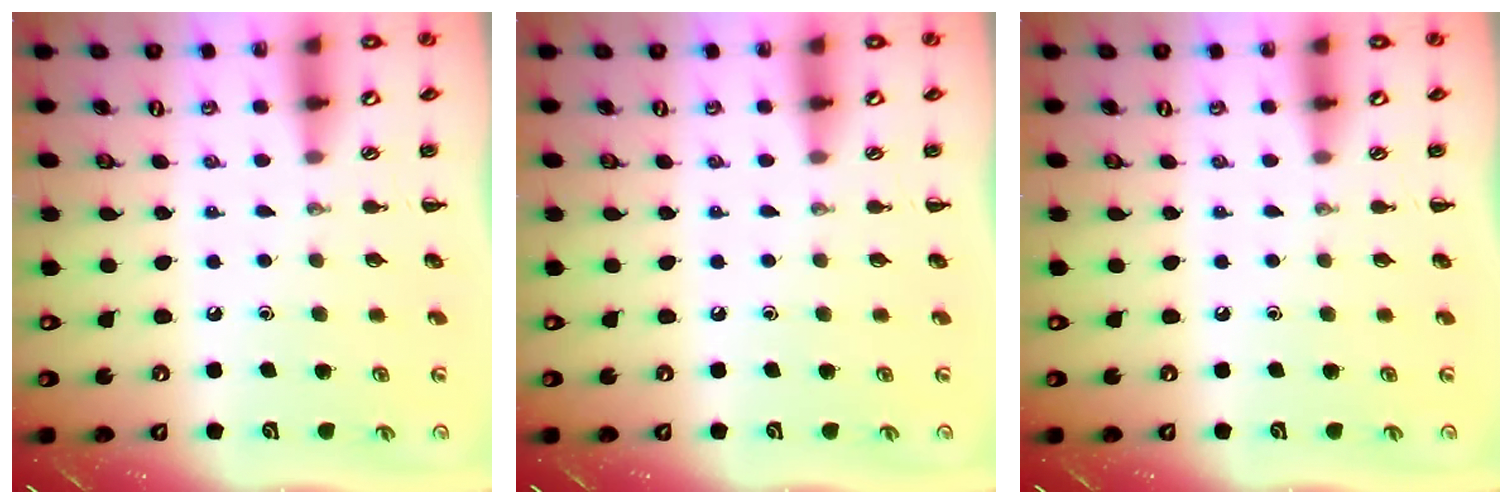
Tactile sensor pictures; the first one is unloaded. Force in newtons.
{"total": 0.0}
{"total": 0.0}